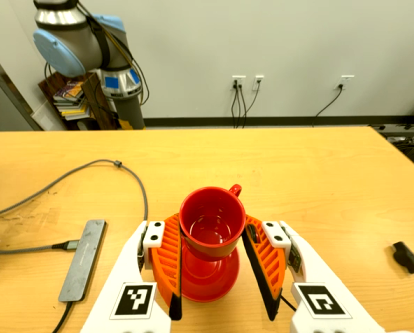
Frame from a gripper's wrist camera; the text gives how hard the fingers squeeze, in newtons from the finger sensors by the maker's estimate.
{"total": 5.4, "left": 5.5, "right": 5.2}